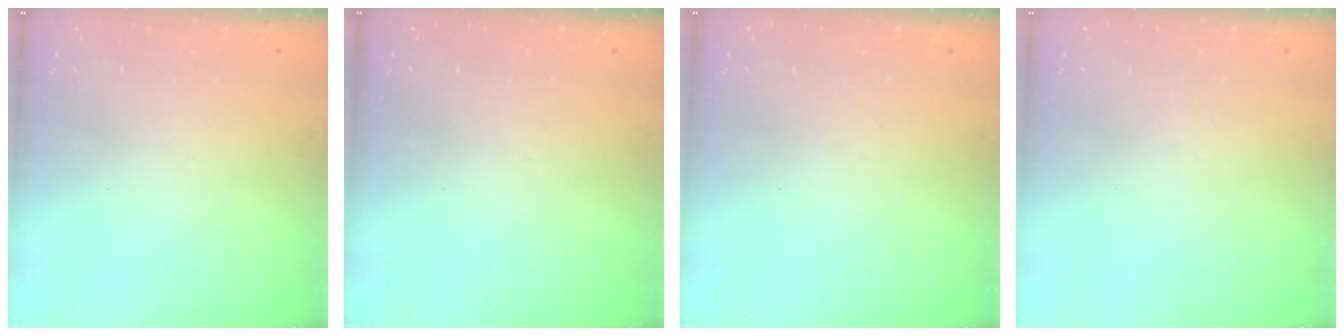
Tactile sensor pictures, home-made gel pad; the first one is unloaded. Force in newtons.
{"total": 0.0}
{"total": 0.0}
{"total": 0.0}